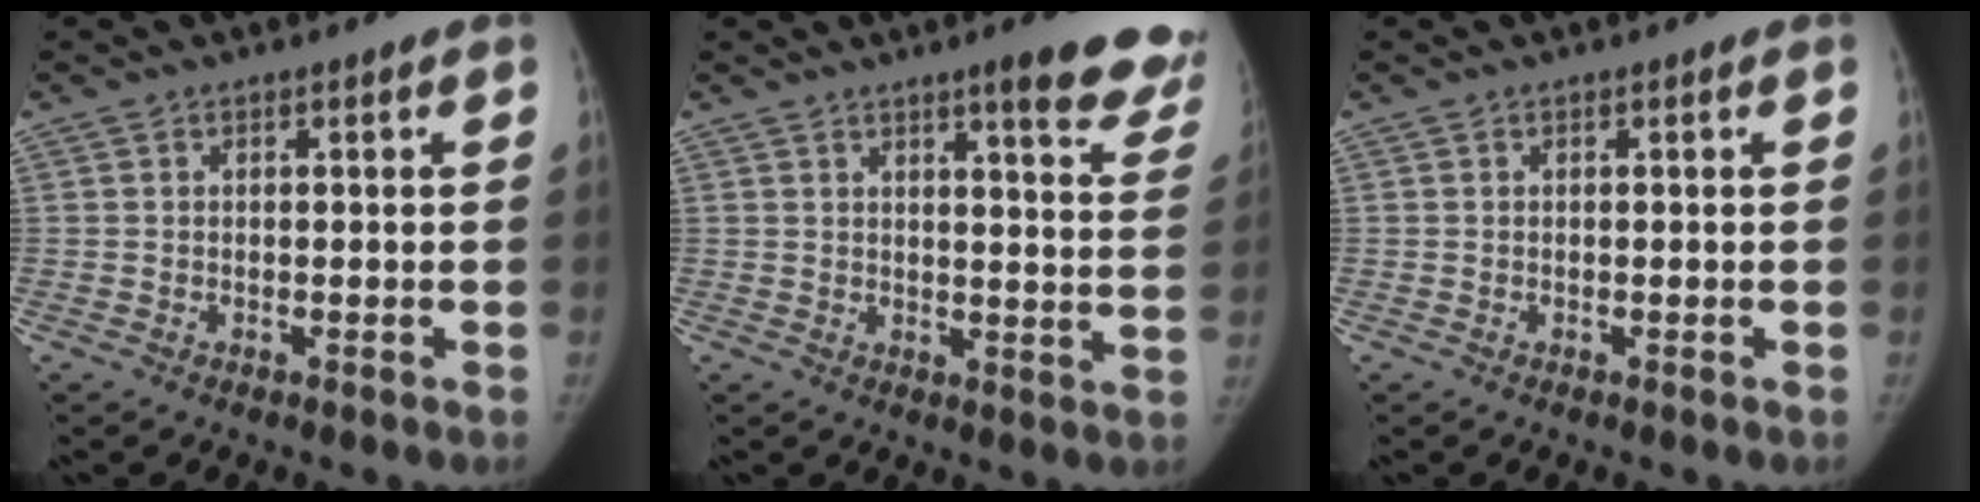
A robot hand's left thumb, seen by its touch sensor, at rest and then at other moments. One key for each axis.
{"total": 13.9, "fx": 10.1, "fy": 2.5, "fz": 9.1, "tx": -0.072, "ty": -0.051, "tz": 0.109}
{"total": 0.0}